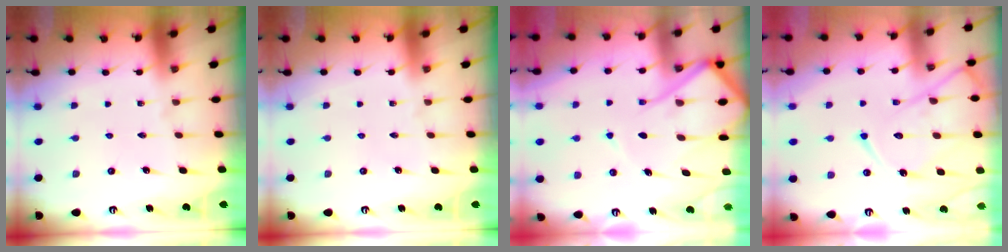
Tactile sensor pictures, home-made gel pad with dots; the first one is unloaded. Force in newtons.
{"total": 0.0}
{"total": 13.0, "press": 13.0, "slide": 1.1}
{"total": 15.4, "press": 15.3, "slide": 1.4}